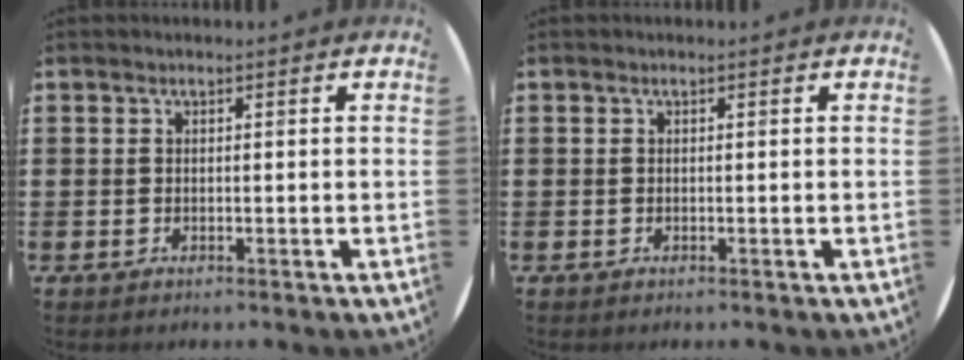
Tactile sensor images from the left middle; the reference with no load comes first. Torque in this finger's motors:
{"motor_torque": [-0.17, 0.04, 0.01, -0.01]}